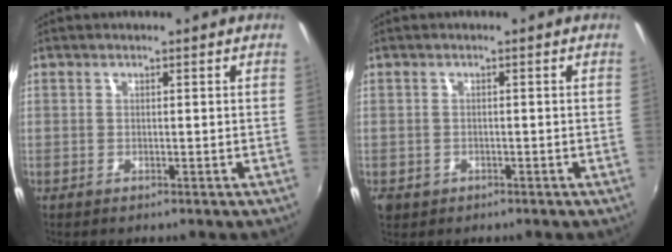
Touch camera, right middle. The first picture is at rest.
{"total": 2.4, "force": [-0.9, 2.1, 0.9], "torque": [-0.022, -0.006, -0.013]}